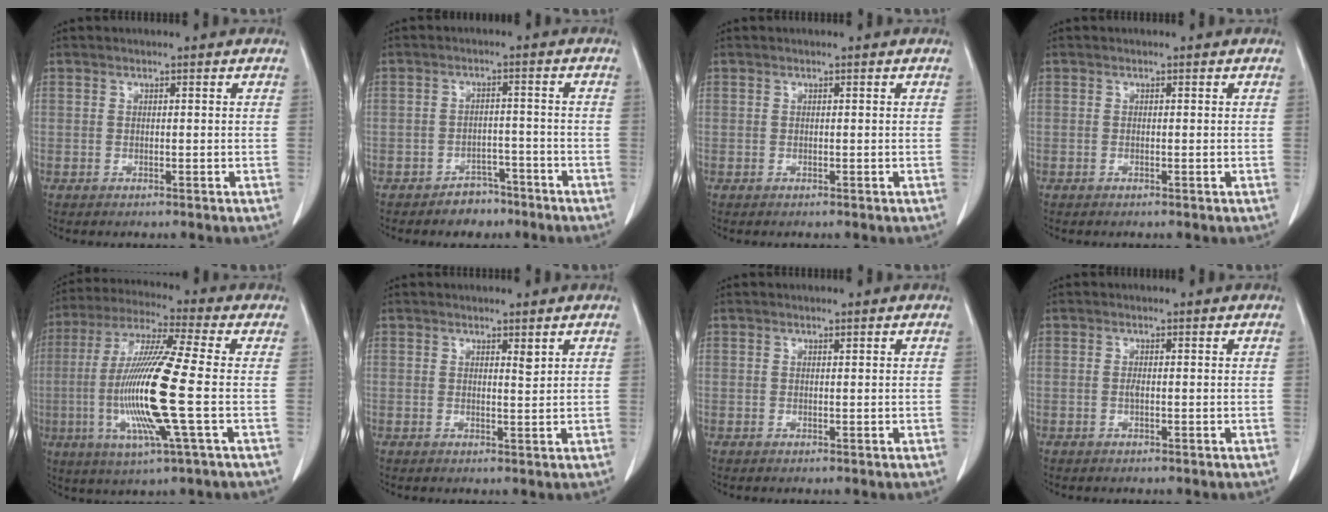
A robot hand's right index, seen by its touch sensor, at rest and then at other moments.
{"total": 4.1, "force": [-3.0, 2.6, 1.0], "torque": [-0.011, 0.011, -0.042]}
{"total": 0.0}
{"total": 0.0}
{"total": 16.4, "force": [-2.6, -0.1, 16.2], "torque": [-0.333, -0.013, -0.059]}
{"total": 1.2, "force": [0.9, 0.2, 0.8], "torque": [-0.013, -0.008, 0.013]}
{"total": 0.0}
{"total": 0.6, "force": [-0.1, 0.1, 0.6], "torque": [-0.014, -0.001, -0.003]}